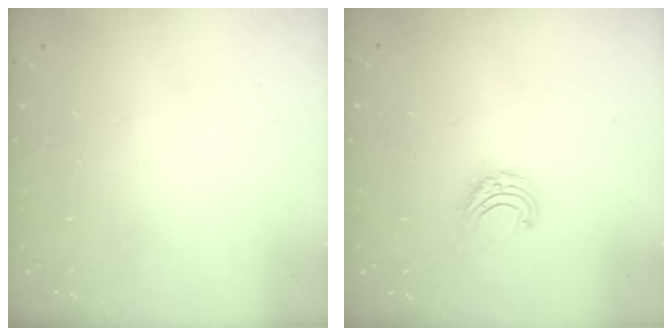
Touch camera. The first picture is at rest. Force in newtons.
{"total": 6.3, "press": 6.3, "slide": 0.5}